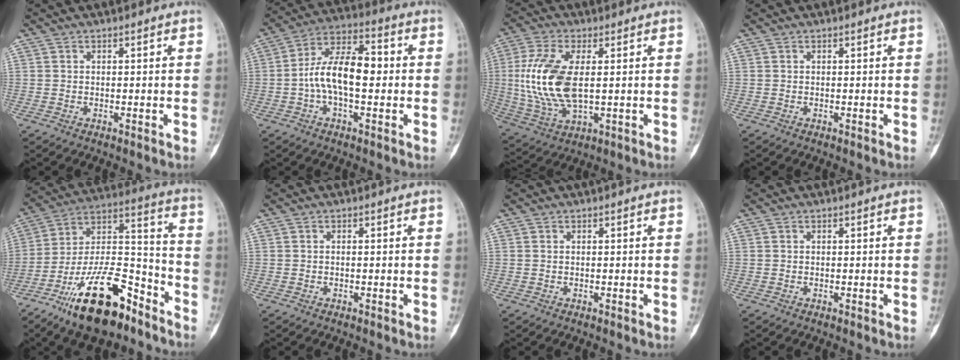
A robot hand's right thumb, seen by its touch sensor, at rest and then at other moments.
{"total": 13.0, "force": [-0.7, 6.5, 11.3], "torque": [-0.195, 0.037, -0.020]}
{"total": 15.0, "force": [1.1, 7.3, 13.0], "torque": [-0.283, -0.007, 0.030]}
{"total": 0.0}
{"total": 22.1, "force": [-14.1, 8.8, 14.6], "torque": [-0.254, 0.092, -0.245]}
{"total": 0.0}
{"total": 0.0}
{"total": 0.0}